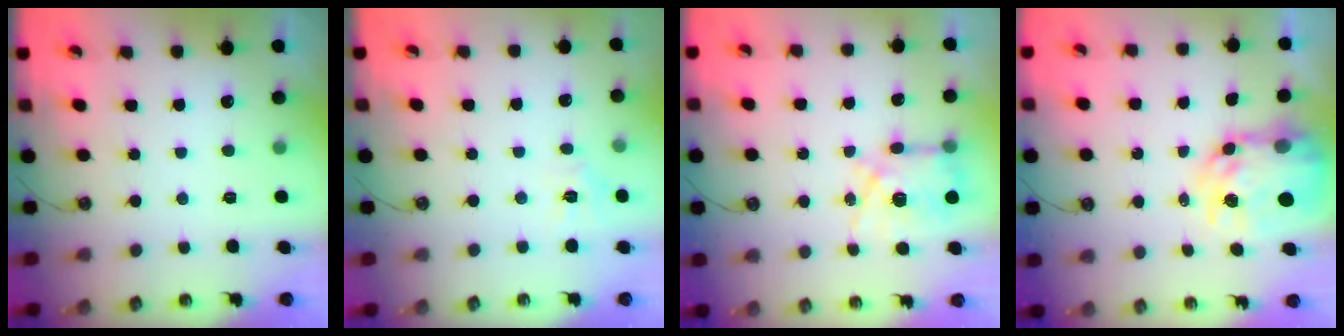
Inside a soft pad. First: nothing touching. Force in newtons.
{"total": 4.8, "press": 4.7, "slide": 0.6}
{"total": 10.1, "press": 10.0, "slide": 0.6}
{"total": 11.7, "press": 11.7, "slide": 1.0}